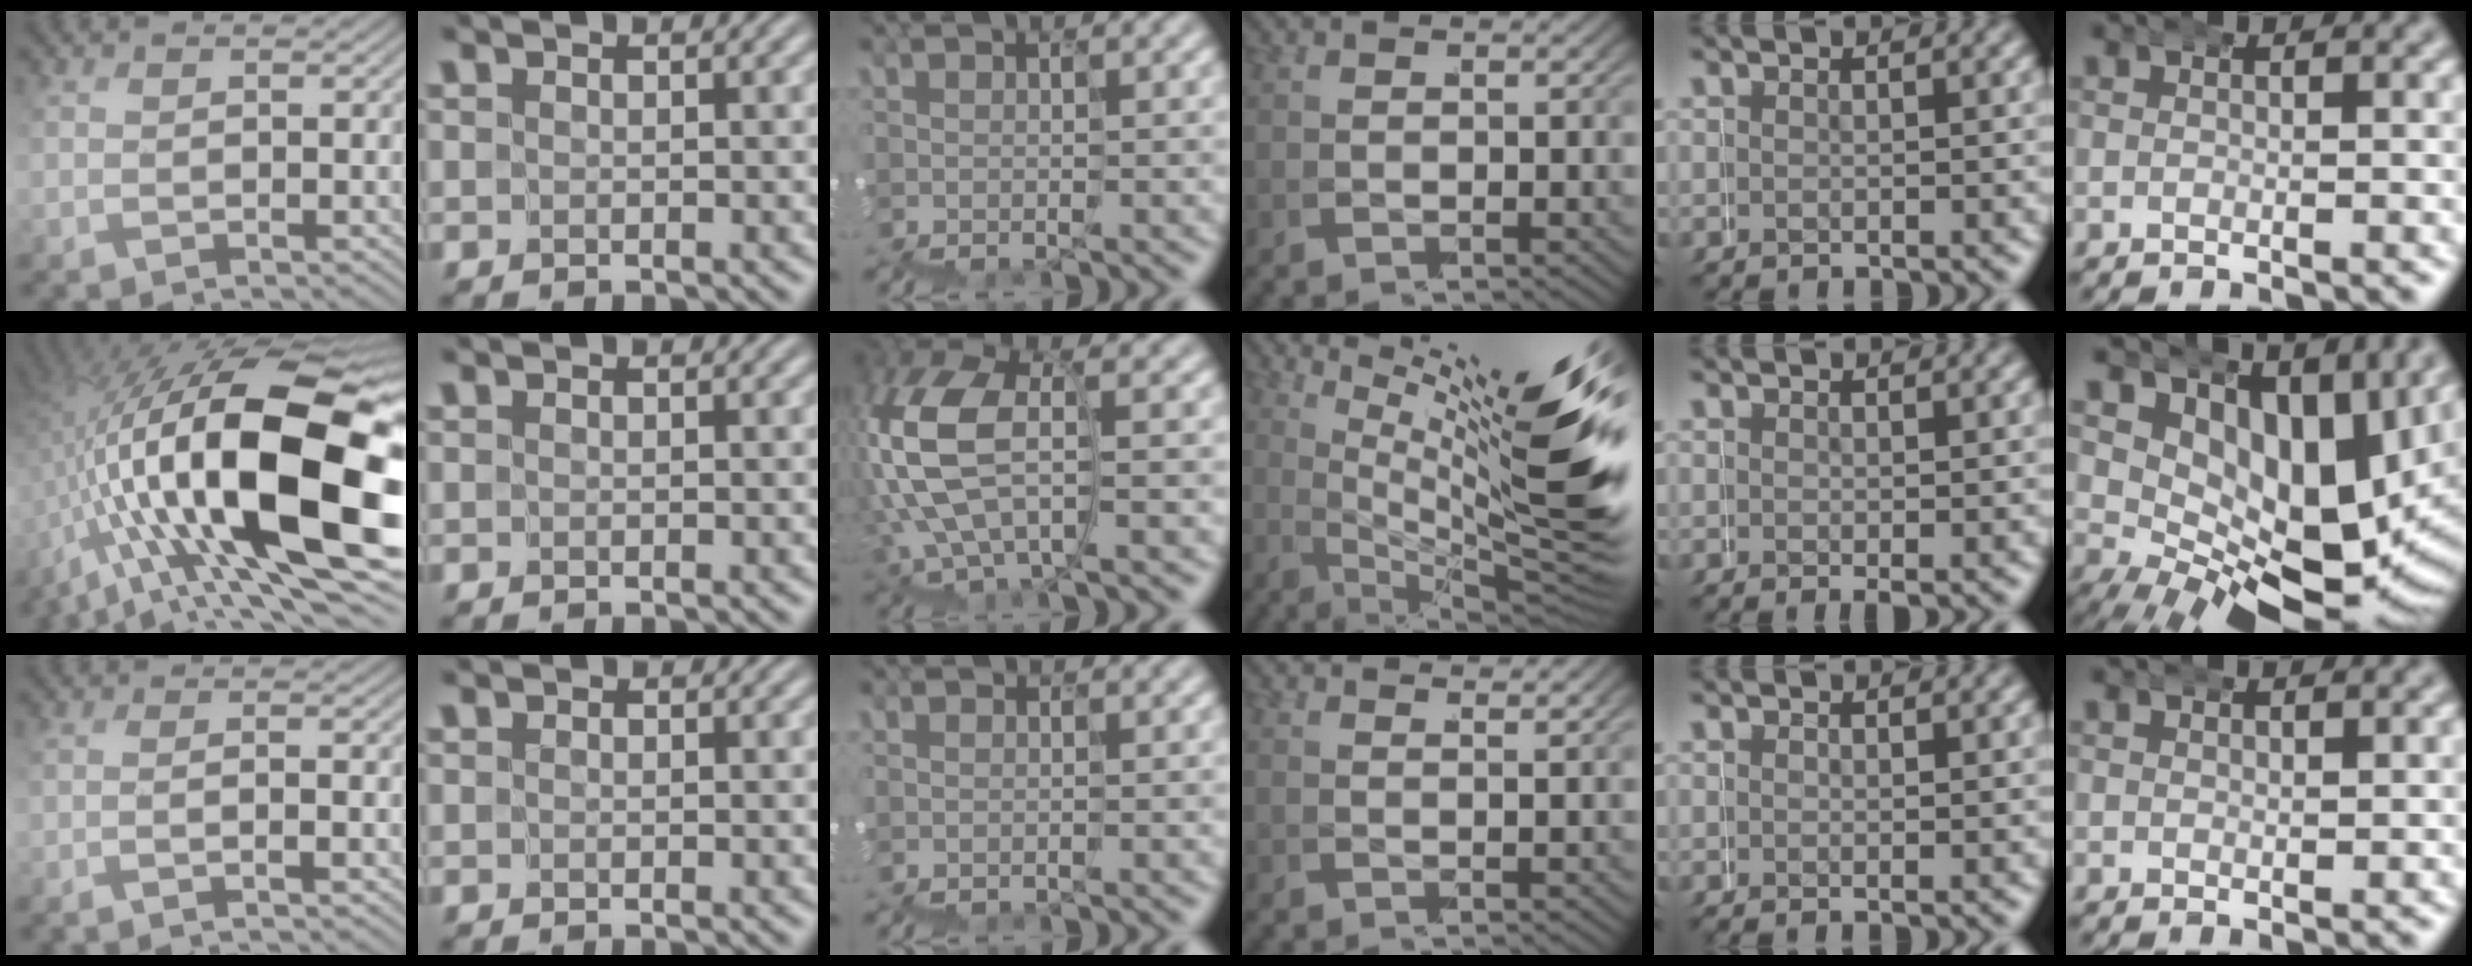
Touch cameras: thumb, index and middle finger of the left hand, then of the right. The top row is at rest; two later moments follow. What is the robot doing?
{"motion": "wrap", "object": "duck tape"}